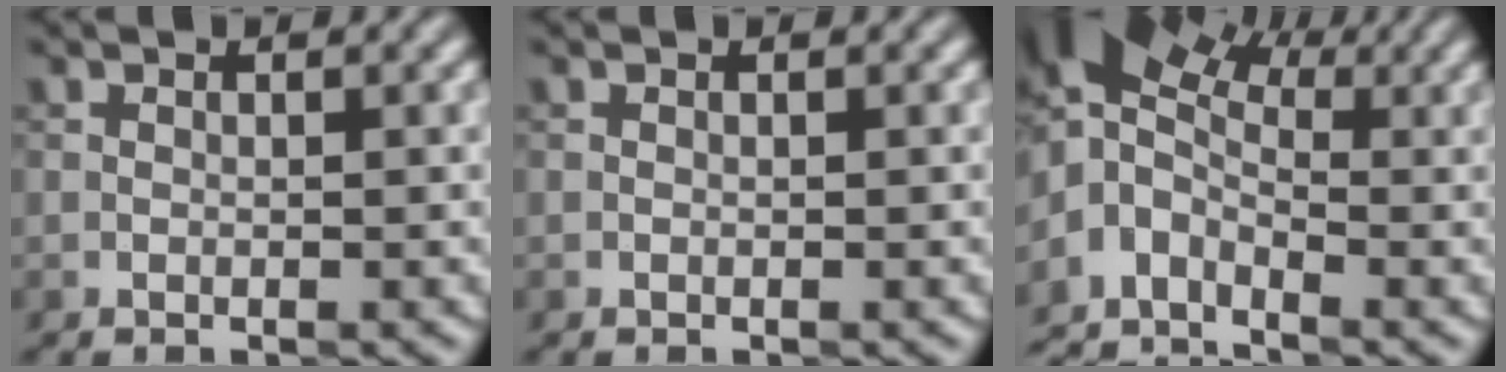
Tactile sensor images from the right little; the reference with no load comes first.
{"total": 0.0}
{"total": 6.8, "force": [-0.8, 4.3, 5.3], "torque": [-0.107, 0.007, -0.036]}